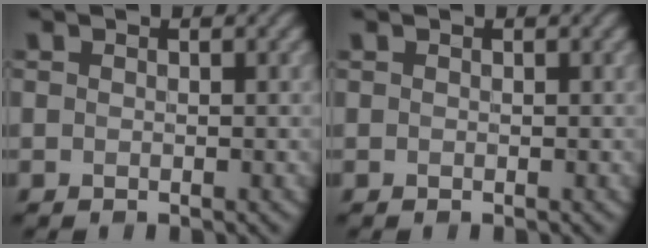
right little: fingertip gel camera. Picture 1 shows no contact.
{"total": 0.0}